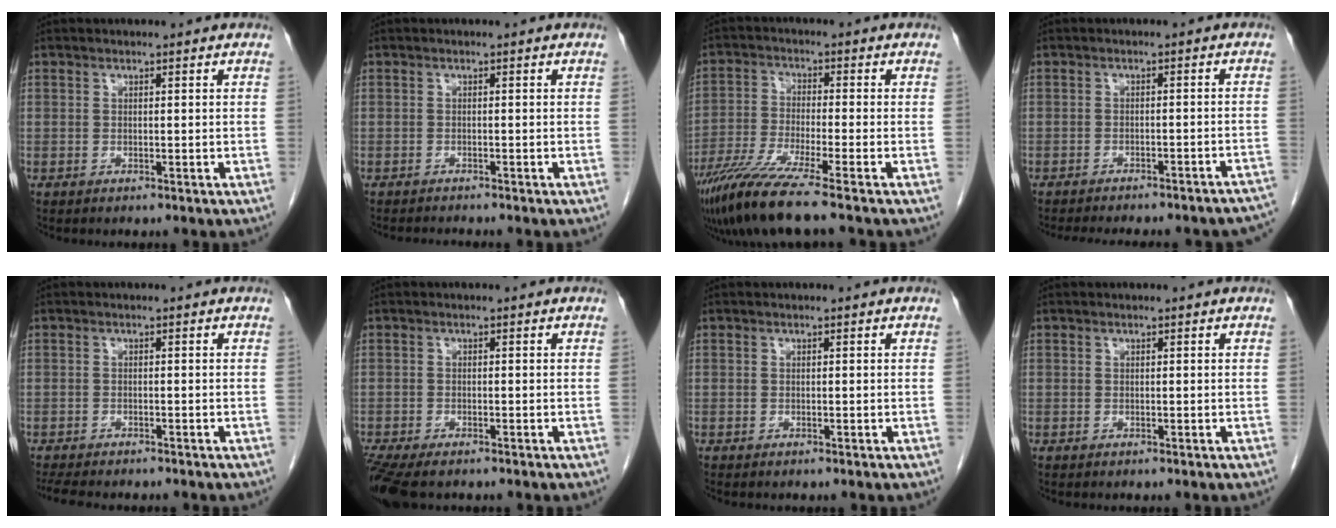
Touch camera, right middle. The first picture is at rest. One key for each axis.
{"total": 2.1, "fx": -2.0, "fy": -0.3, "fz": 0.5, "tx": -0.010, "ty": -0.007, "tz": -0.030}
{"total": 10.0, "fx": -7.6, "fy": -1.1, "fz": 6.5, "tx": -0.122, "ty": -0.035, "tz": -0.136}
{"total": 18.5, "fx": -16.8, "fy": 3.7, "fz": 6.8, "tx": -0.093, "ty": 0.003, "tz": -0.193}
{"total": 7.4, "fx": -6.4, "fy": 1.6, "fz": 3.3, "tx": -0.053, "ty": -0.011, "tz": -0.092}
{"total": 7.7, "fx": -5.7, "fy": 2.7, "fz": 4.3, "tx": -0.086, "ty": -0.015, "tz": -0.095}
{"total": 0.0}
{"total": 0.0}